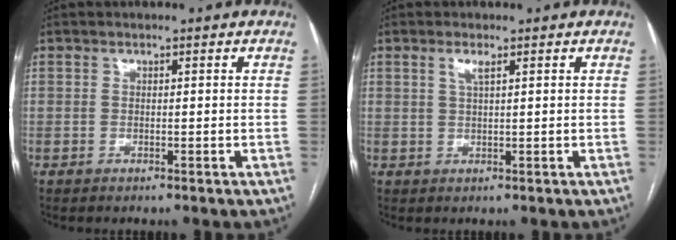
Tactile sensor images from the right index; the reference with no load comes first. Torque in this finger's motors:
{"motor_torque": [0.35, 0.40, 0.24, 0.04]}